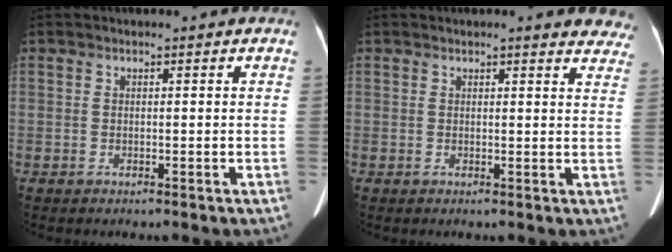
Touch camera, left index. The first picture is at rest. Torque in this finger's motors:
{"motor_torque": [0.02, -0.26, 0.01, 0.01]}